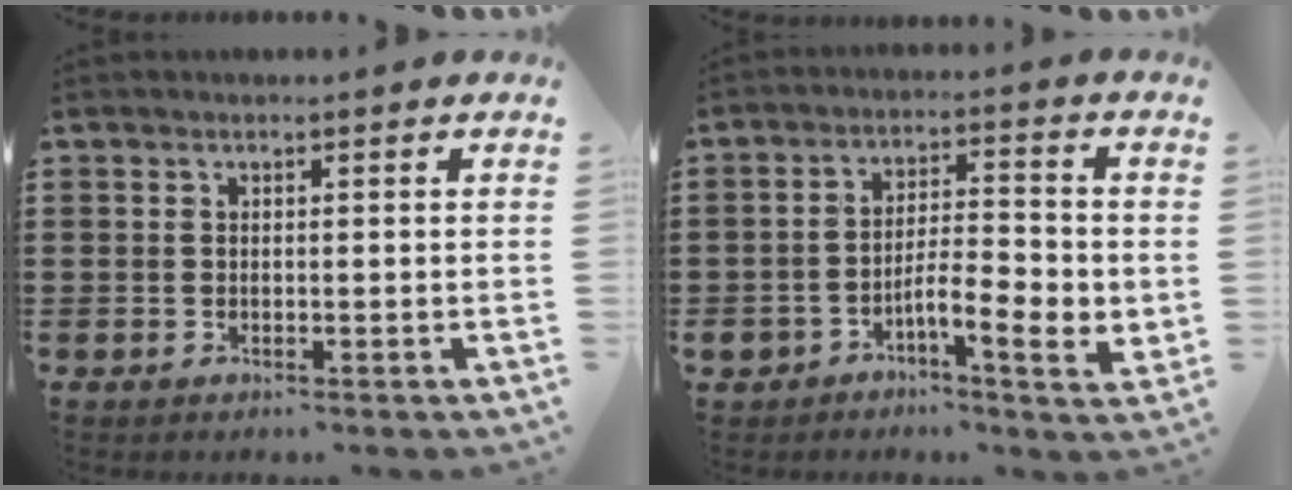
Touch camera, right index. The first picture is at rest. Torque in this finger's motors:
{"motor_torque": [0.40, -0.22, 0.65, 0.09]}